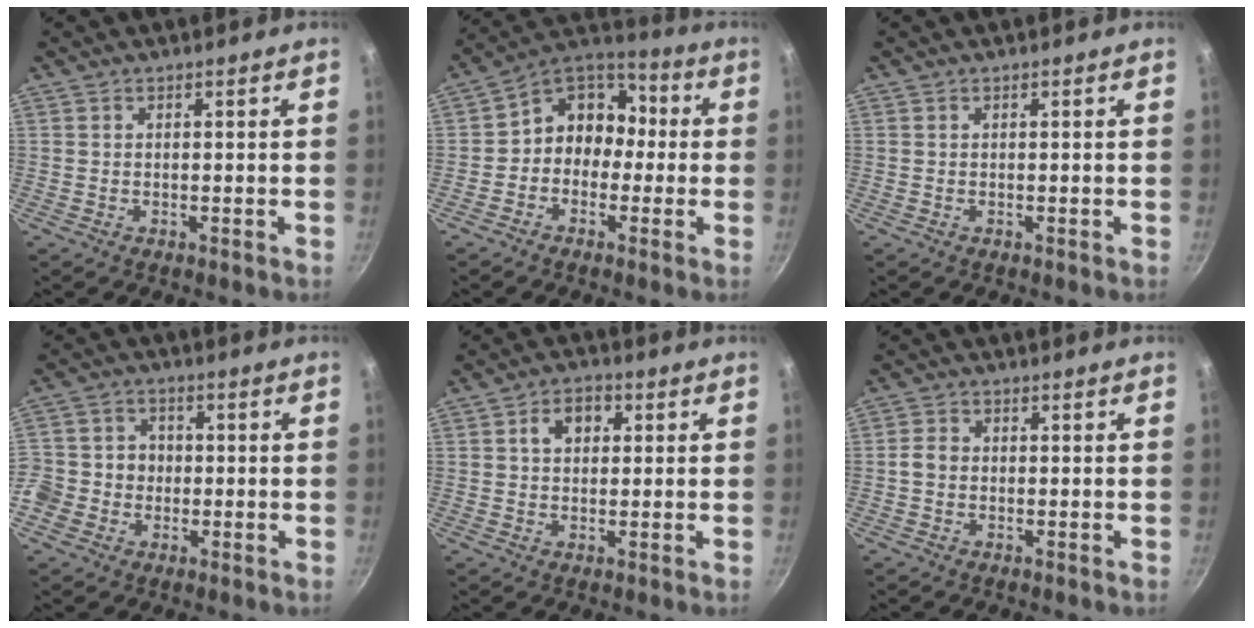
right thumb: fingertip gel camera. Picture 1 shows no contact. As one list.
[{"total": 10.5, "force": [-1.2, 9.0, 5.4], "torque": [-0.035, 0.050, -0.044]}, {"total": 0.0}, {"total": 9.0, "force": [-2.2, 8.1, 3.1], "torque": [-0.031, 0.027, -0.053]}, {"total": 5.4, "force": [1.4, 4.0, 3.3], "torque": [-0.027, 0.010, 0.015]}, {"total": 2.6, "force": [-0.4, 2.2, 1.4], "torque": [-0.023, 0.012, -0.011]}]